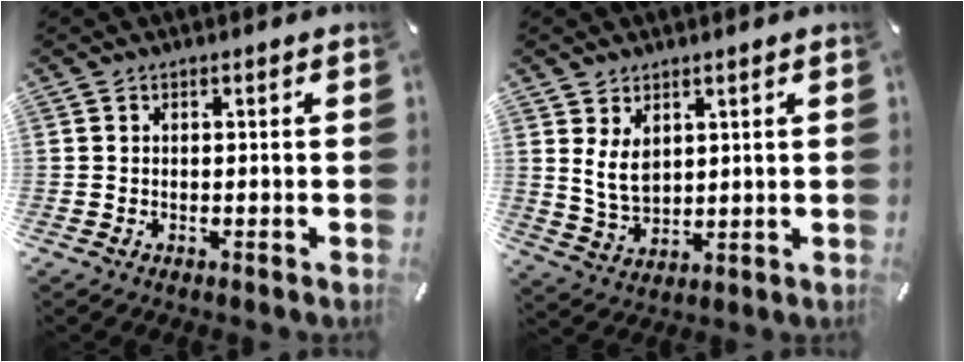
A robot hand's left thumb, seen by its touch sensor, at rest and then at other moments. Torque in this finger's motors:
{"motor_torque": [0.46, 0.00, 0.11, -0.05, 0.06]}